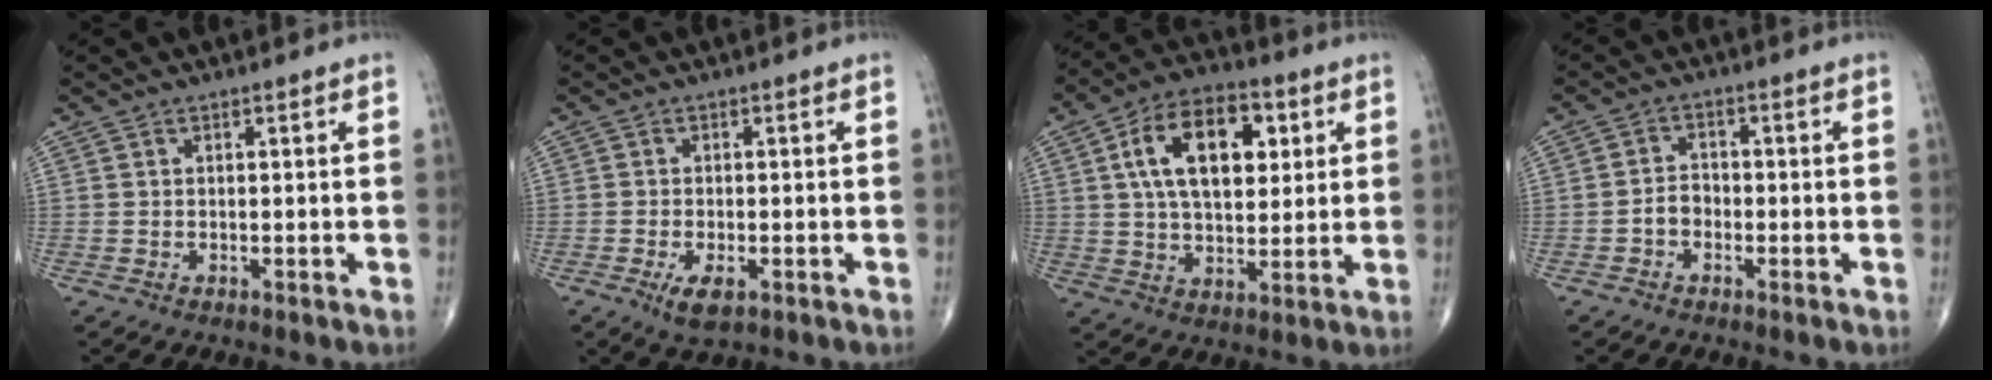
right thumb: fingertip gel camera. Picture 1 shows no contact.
{"total": 4.1, "force": [-1.7, 1.8, 3.3], "torque": [-0.062, -0.005, -0.025]}
{"total": 16.5, "force": [4.6, 9.4, 12.7], "torque": [-0.189, 0.003, 0.076]}
{"total": 3.0, "force": [-1.3, 2.2, 1.6], "torque": [-0.017, 0.014, -0.029]}